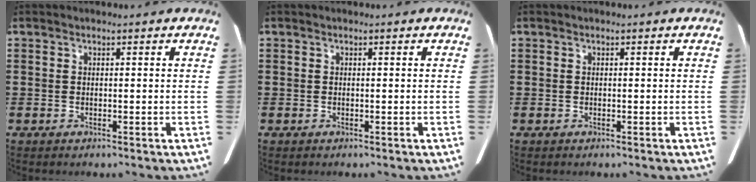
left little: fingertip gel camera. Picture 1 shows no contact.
{"total": 0.0}
{"total": 0.0}